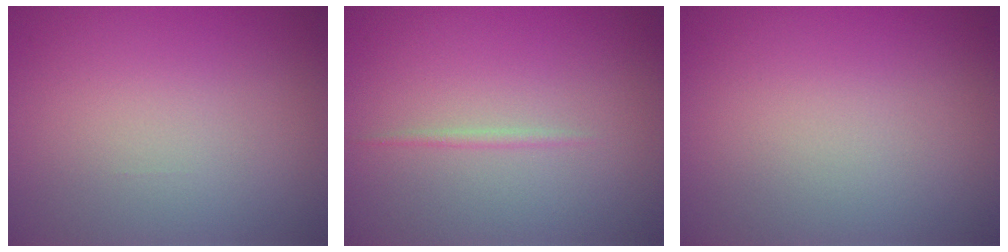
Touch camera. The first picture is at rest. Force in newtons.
{"total": 0.7, "press": 0.7, "slide": 0.1}
{"total": 0.0}